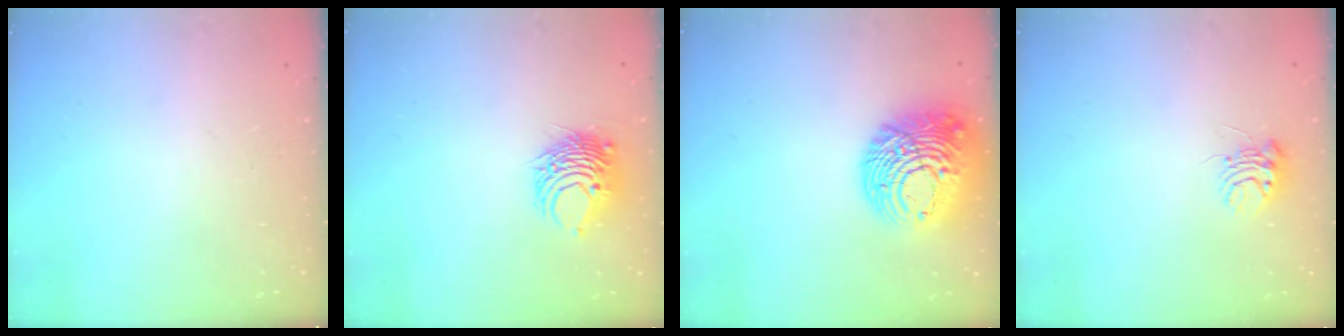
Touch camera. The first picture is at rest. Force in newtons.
{"total": 8.9, "press": 8.9, "slide": 0.8}
{"total": 17.8, "press": 17.7, "slide": 1.7}
{"total": 5.4, "press": 5.4, "slide": 0.3}